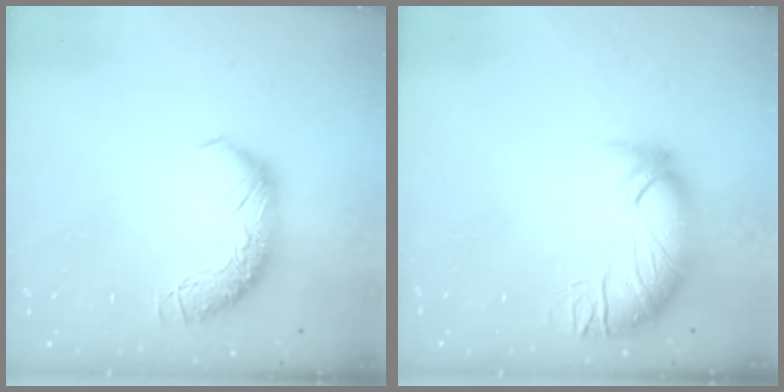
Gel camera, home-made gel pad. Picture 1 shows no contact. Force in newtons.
{"total": 2.8, "press": 1.2, "slide": 2.5}